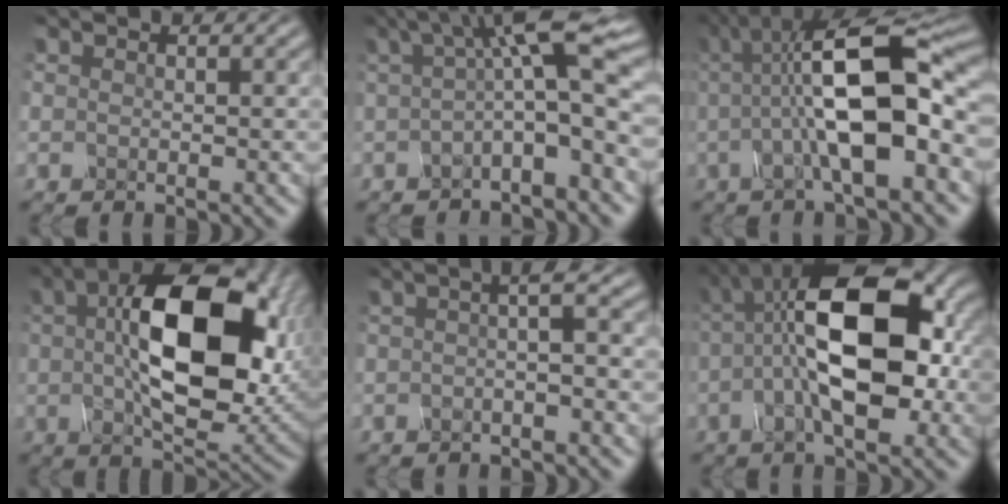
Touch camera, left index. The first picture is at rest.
{"total": 6.8, "force": [0.7, 1.1, 6.7], "torque": [-0.099, 0.020, 0.001]}
{"total": 11.2, "force": [0.6, 3.1, 10.7], "torque": [-0.173, 0.020, 0.004]}
{"total": 14.5, "force": [2.2, 7.2, 12.4], "torque": [-0.197, 0.012, 0.039]}
{"total": 2.9, "force": [-0.1, 0.5, 2.8], "torque": [-0.038, 0.008, -0.004]}
{"total": 12.6, "force": [0.1, 5.4, 11.4], "torque": [-0.182, 0.024, -0.009]}